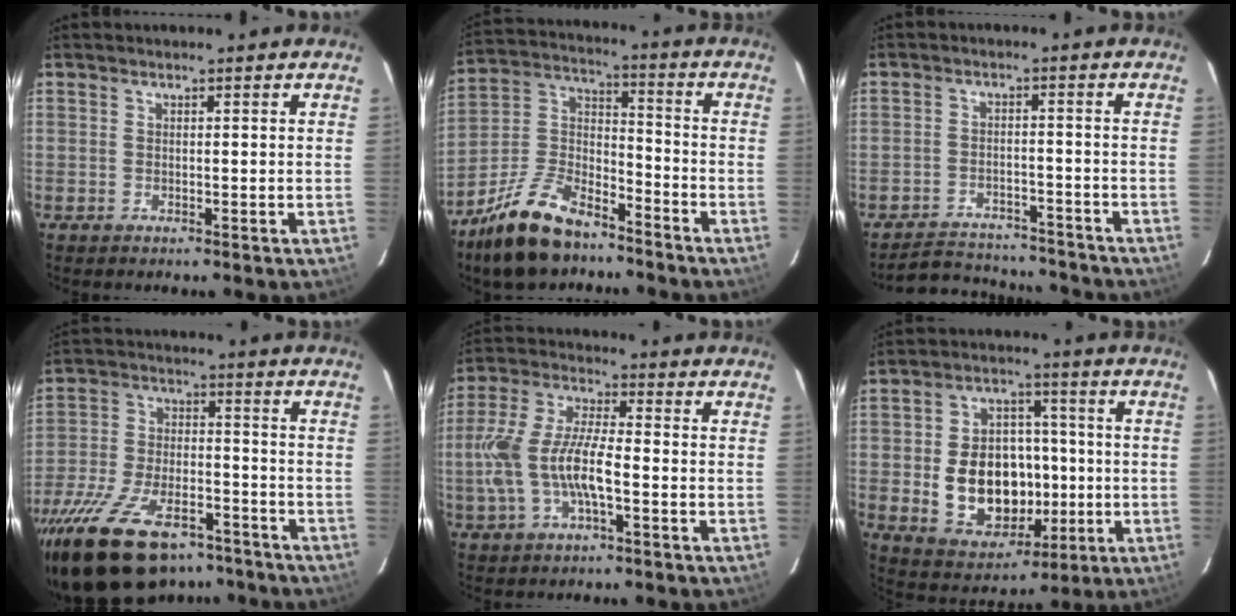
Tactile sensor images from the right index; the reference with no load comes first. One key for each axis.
{"total": 16.4, "fx": -11.3, "fy": 7.5, "fz": 9.1, "tx": -0.200, "ty": 0.014, "tz": -0.207}
{"total": 13.4, "fx": -12.2, "fy": 4.7, "fz": 3.2, "tx": -0.078, "ty": 0.024, "tz": -0.156}
{"total": 22.6, "fx": -16.4, "fy": 10.1, "fz": 11.8, "tx": -0.248, "ty": -0.020, "tz": -0.259}
{"total": 12.7, "fx": -3.0, "fy": 4.4, "fz": 11.5, "tx": -0.249, "ty": 0.002, "tz": -0.057}
{"total": 15.5, "fx": -2.0, "fy": 11.4, "fz": 10.3, "tx": -0.217, "ty": 0.019, "tz": -0.006}